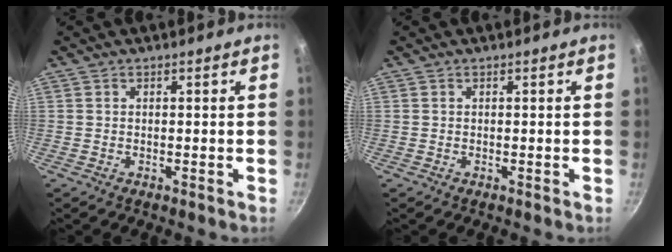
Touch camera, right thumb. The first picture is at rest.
{"total": 0.0}